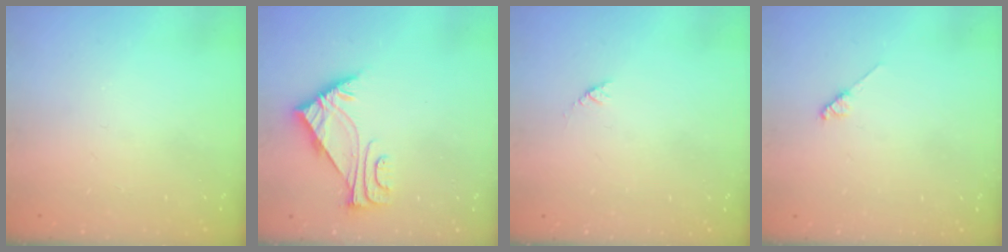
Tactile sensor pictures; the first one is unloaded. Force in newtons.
{"total": 6.0, "press": 5.9, "slide": 0.5}
{"total": 2.7, "press": 2.6, "slide": 0.4}
{"total": 3.5, "press": 3.5, "slide": 0.4}